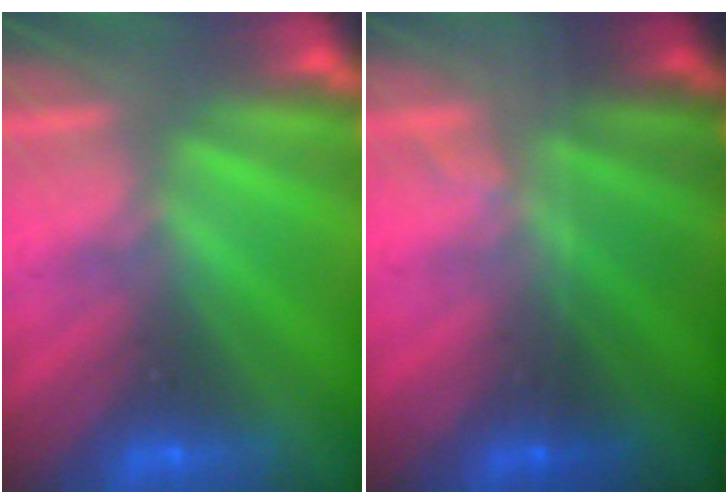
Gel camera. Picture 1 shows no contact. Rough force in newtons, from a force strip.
{"total": 1.6}